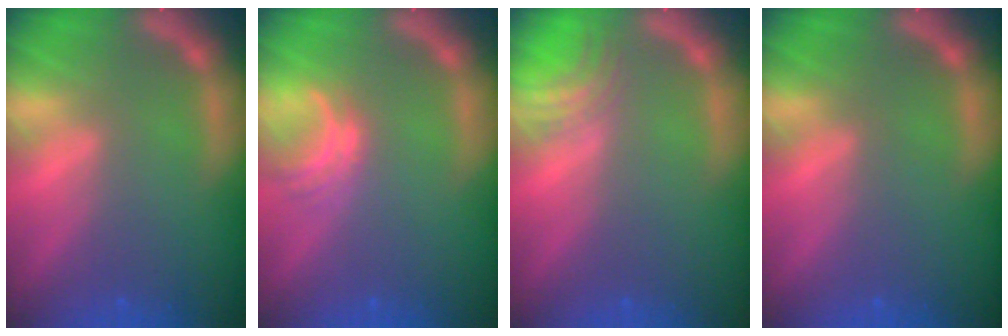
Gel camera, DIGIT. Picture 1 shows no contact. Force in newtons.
{"total": 2.5}
{"total": 3.0}
{"total": 0.0}